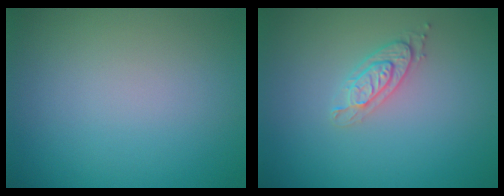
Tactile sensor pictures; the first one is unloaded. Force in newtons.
{"total": 2.0, "press": 2.0, "slide": 0.5}